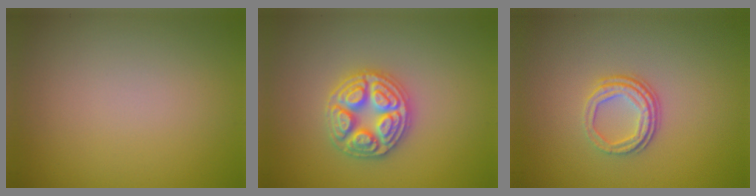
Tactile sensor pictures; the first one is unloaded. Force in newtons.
{"total": 4.8, "press": 4.7, "slide": 0.6}
{"total": 3.1, "press": 2.3, "slide": 2.1}